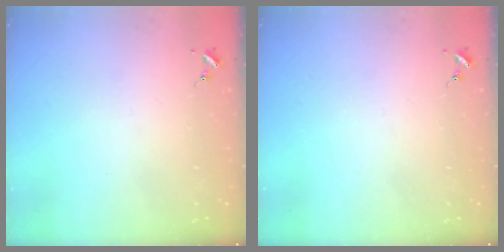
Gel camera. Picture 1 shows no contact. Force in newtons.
{"total": 0.0}